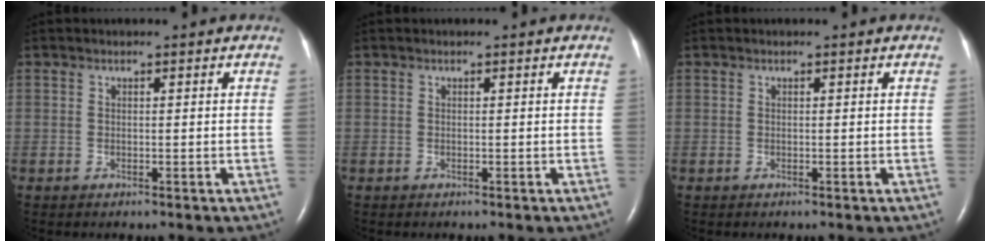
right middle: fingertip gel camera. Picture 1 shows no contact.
{"total": 0.0}
{"total": 0.0}